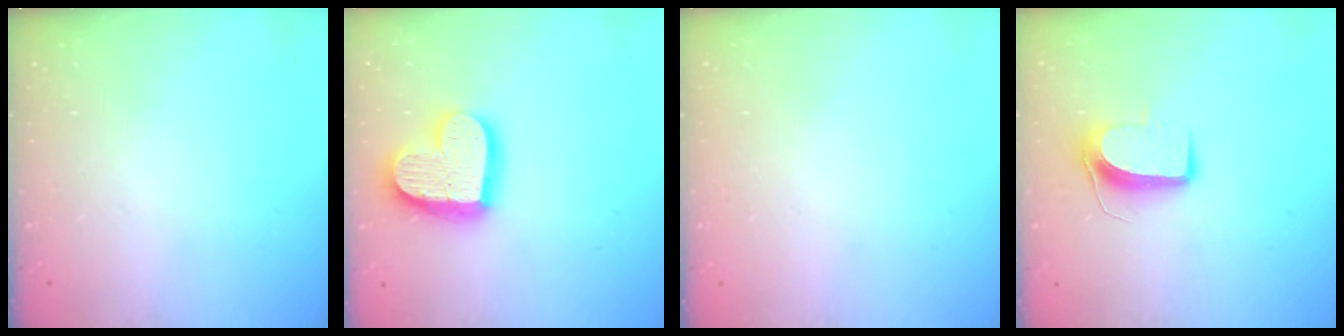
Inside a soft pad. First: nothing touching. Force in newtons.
{"total": 18.9, "press": 18.8, "slide": 1.7}
{"total": 0.0}
{"total": 9.5, "press": 9.5, "slide": 0.3}